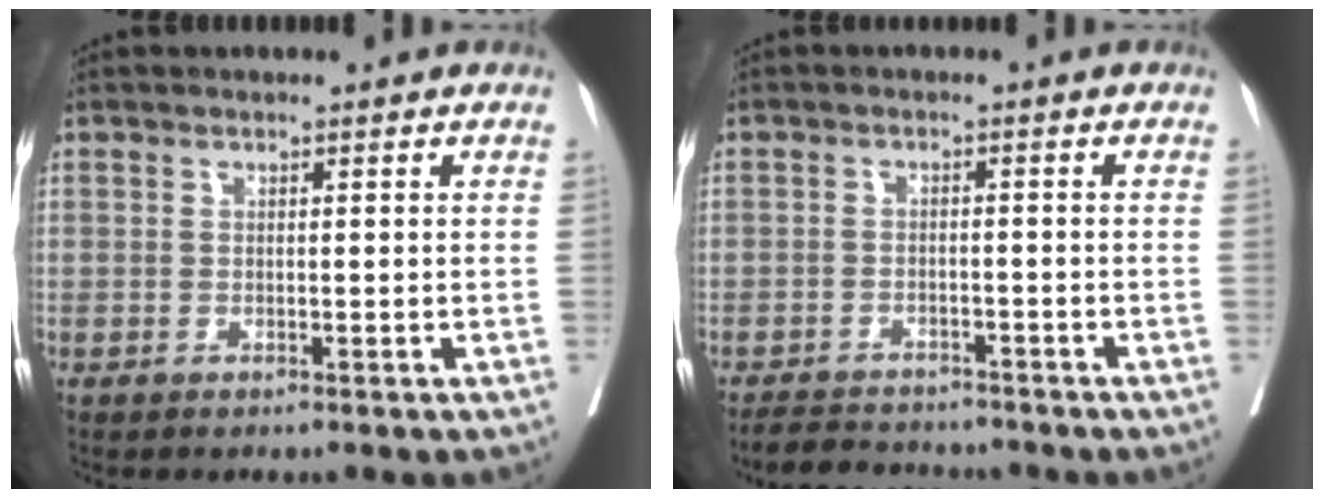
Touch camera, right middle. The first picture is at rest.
{"total": 5.9, "force": [-5.6, 1.6, 1.0], "torque": [-0.014, -0.008, -0.085]}